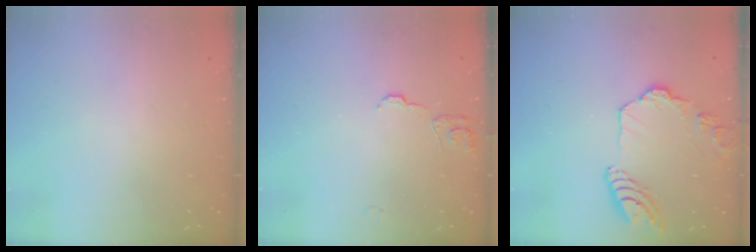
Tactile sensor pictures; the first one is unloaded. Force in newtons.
{"total": 6.8, "press": 6.8, "slide": 0.5}
{"total": 14.2, "press": 14.1, "slide": 1.6}